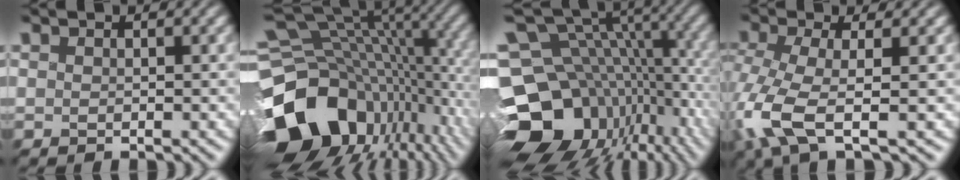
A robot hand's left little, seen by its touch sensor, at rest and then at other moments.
{"total": 17.7, "force": [-4.8, 12.6, 11.5], "torque": [-0.220, -0.004, -0.057]}
{"total": 18.1, "force": [-5.0, 12.9, 11.7], "torque": [-0.221, 0.022, -0.033]}
{"total": 5.4, "force": [-2.7, 1.1, 4.5], "torque": [-0.119, -0.008, -0.056]}